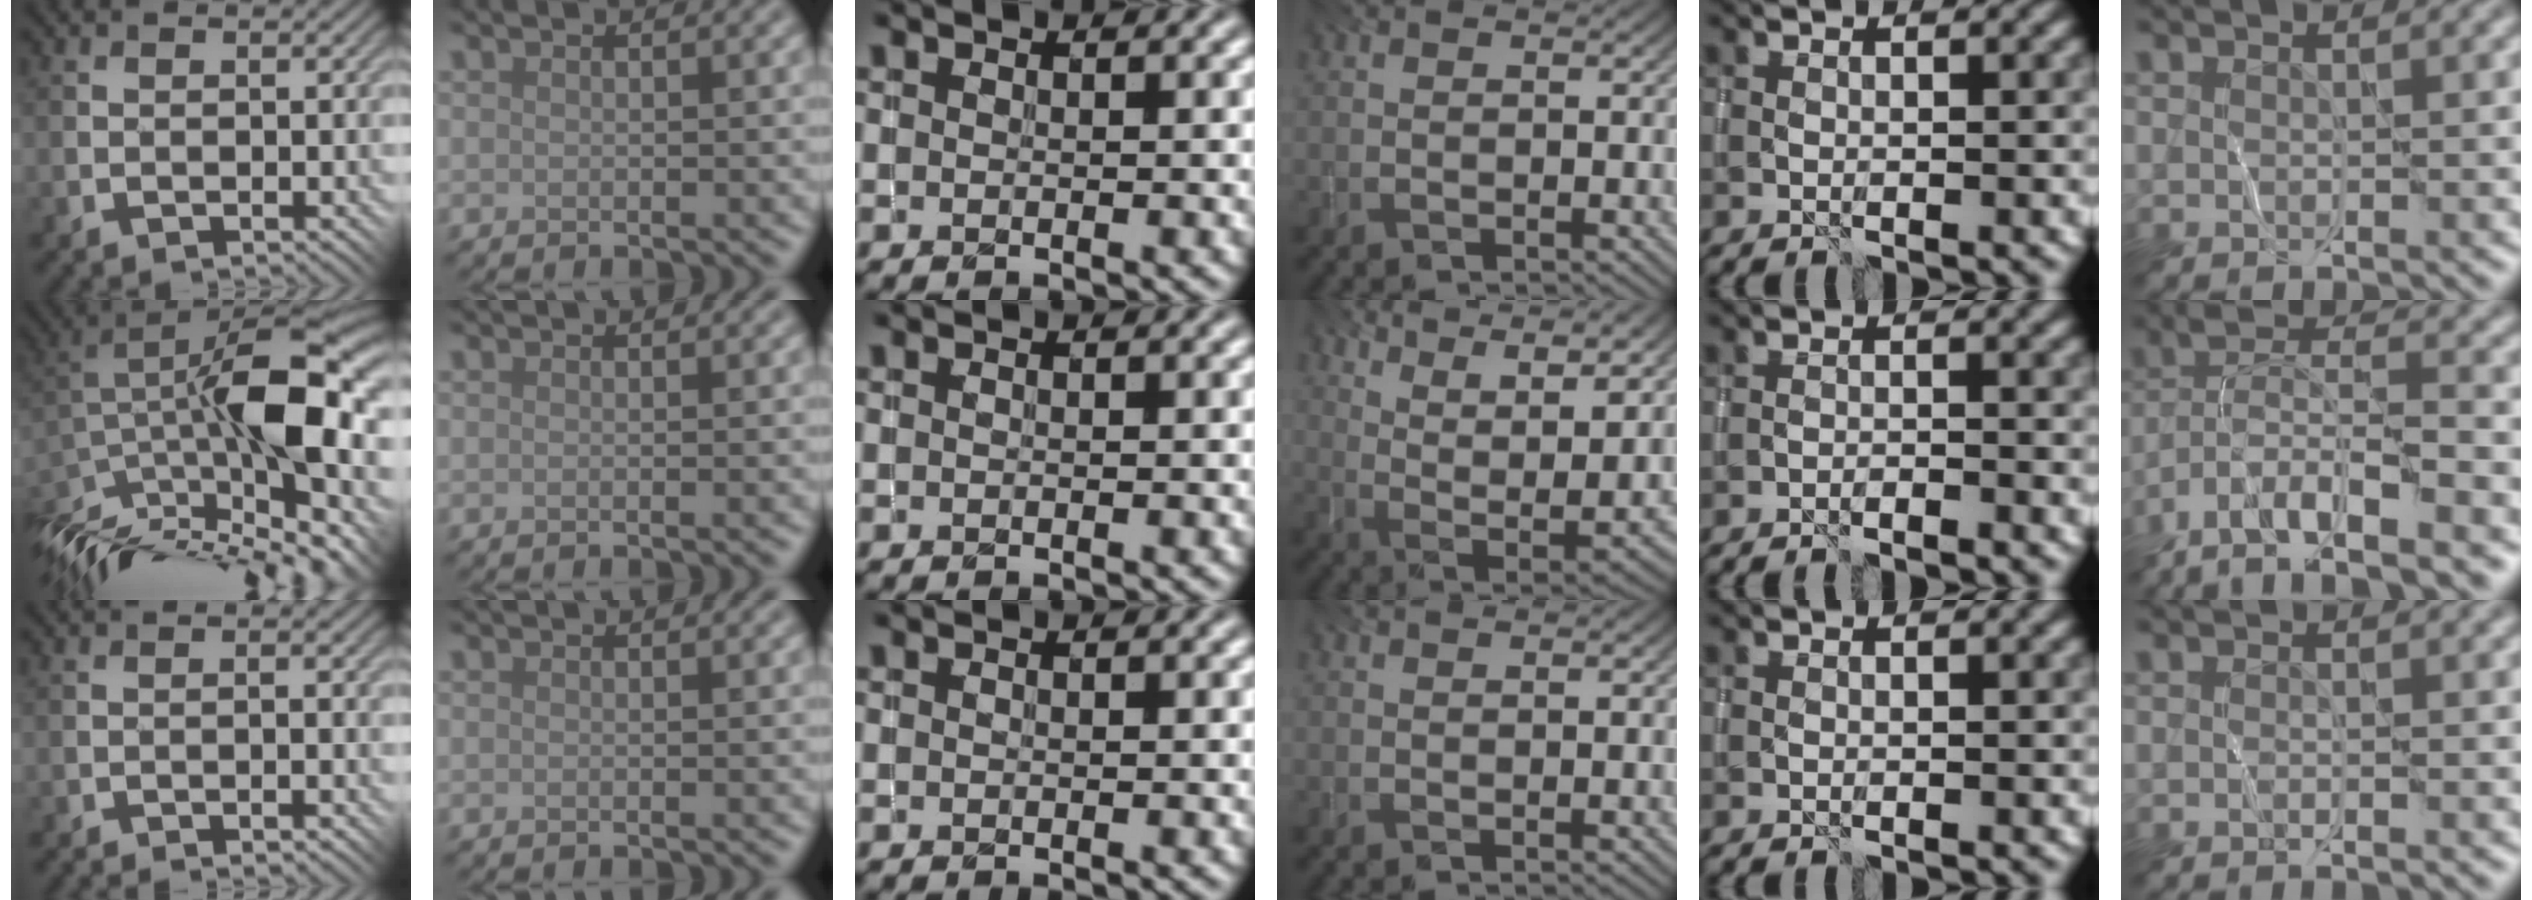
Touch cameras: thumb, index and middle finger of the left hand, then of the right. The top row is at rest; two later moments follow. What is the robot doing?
{"motion": "wrap", "object": "yarn"}